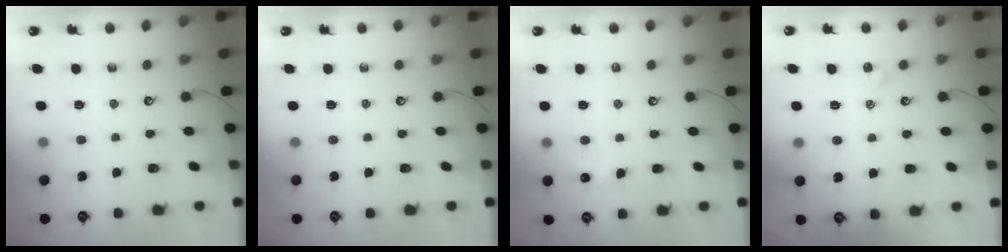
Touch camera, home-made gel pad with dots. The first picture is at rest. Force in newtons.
{"total": 0.0}
{"total": 3.6, "press": 3.6, "slide": 0.5}
{"total": 1.8, "press": 1.7, "slide": 0.6}